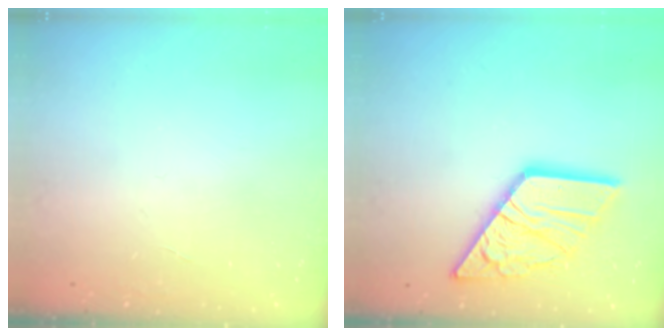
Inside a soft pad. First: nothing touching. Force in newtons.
{"total": 18.7, "press": 18.6, "slide": 2.0}